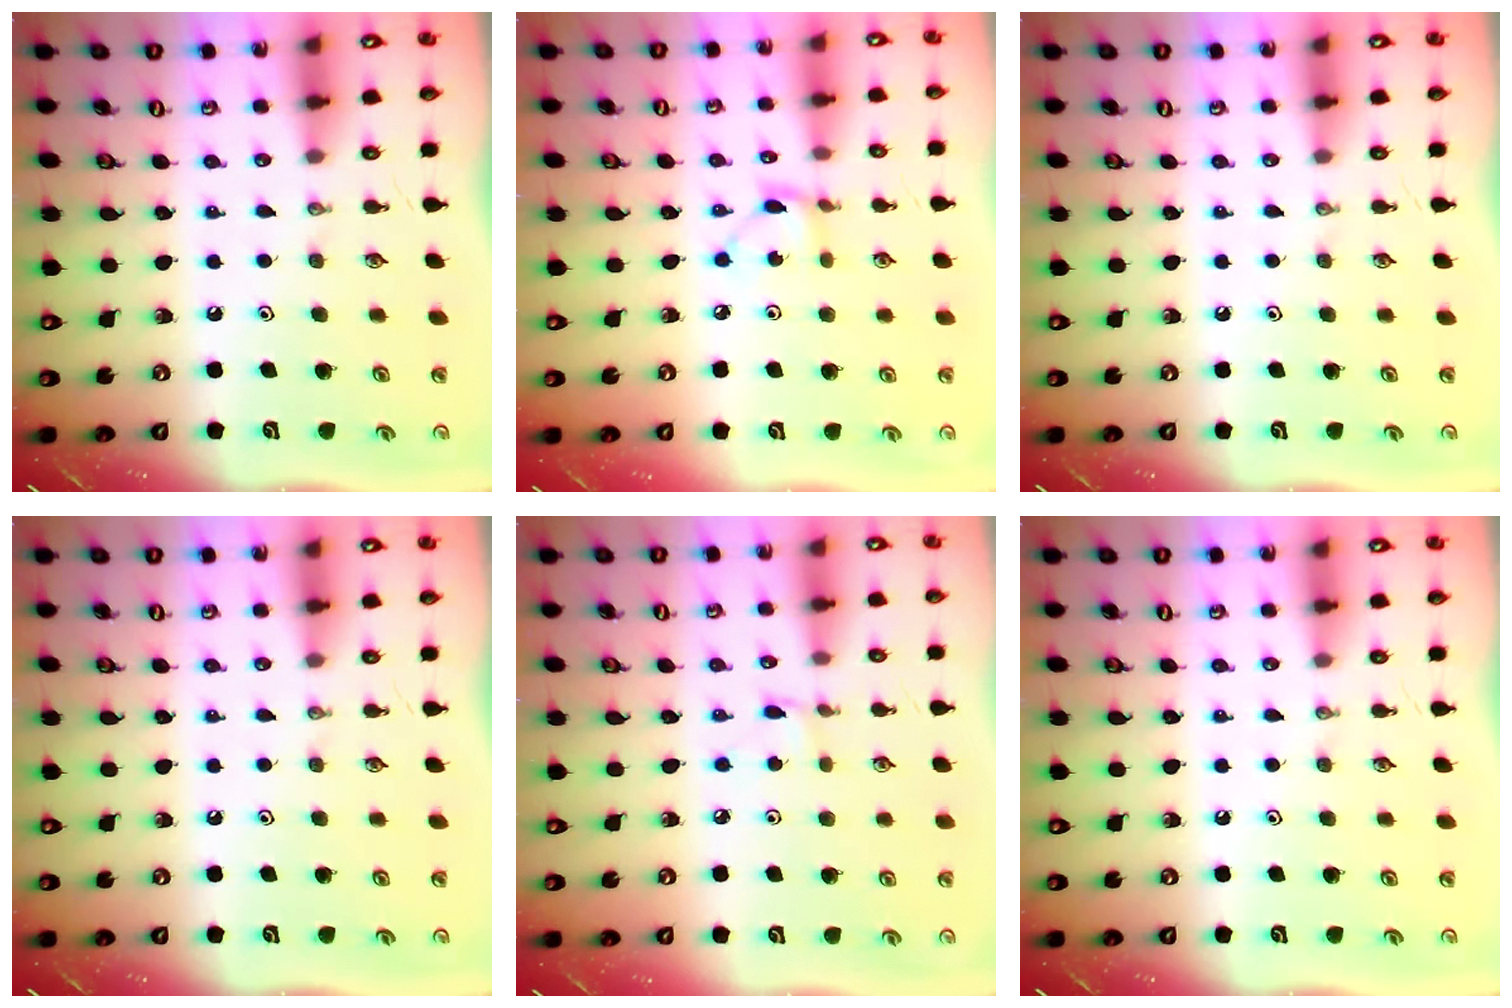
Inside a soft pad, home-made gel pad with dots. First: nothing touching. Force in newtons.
{"total": 2.8, "press": 2.8, "slide": 0.1}
{"total": 0.0}
{"total": 0.0}
{"total": 1.6, "press": 1.5, "slide": 0.2}
{"total": 0.0}